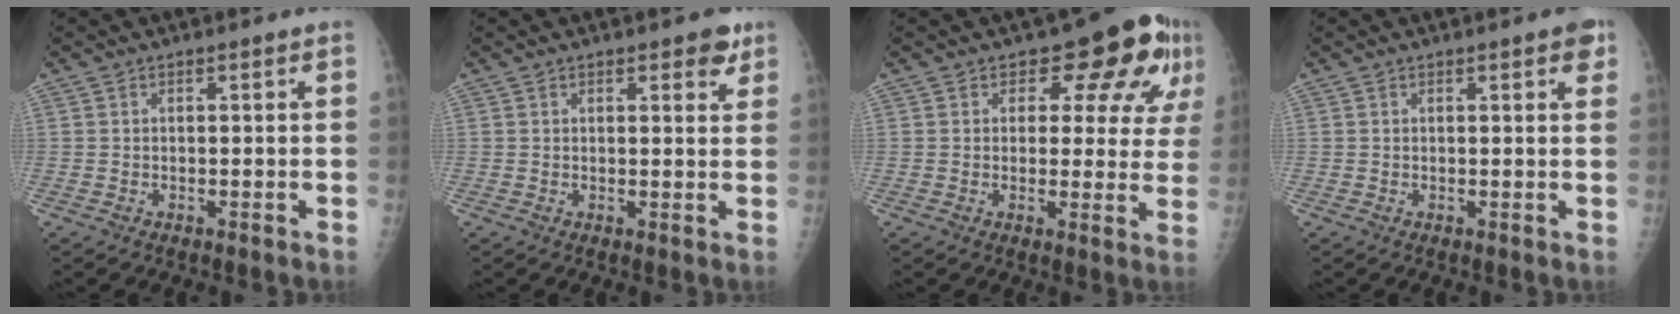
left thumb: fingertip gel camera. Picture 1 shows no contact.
{"total": 3.5, "force": [2.2, 1.6, 2.3], "torque": [-0.009, -0.008, 0.022]}
{"total": 11.4, "force": [6.0, 6.5, 7.3], "torque": [-0.039, -0.025, 0.063]}
{"total": 3.0, "force": [1.5, 0.9, 2.4], "torque": [-0.021, -0.002, 0.014]}